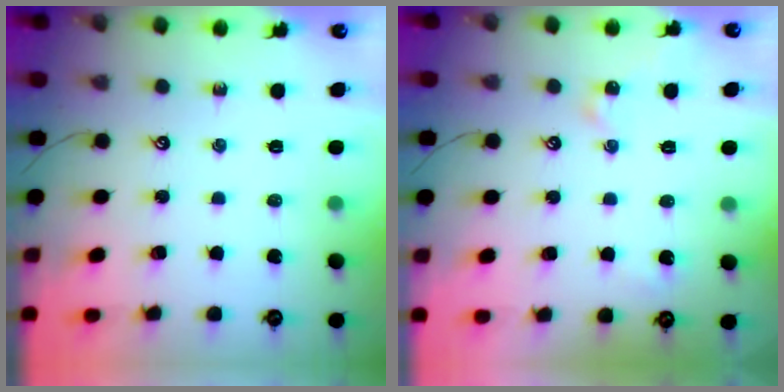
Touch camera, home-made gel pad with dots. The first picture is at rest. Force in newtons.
{"total": 2.4, "press": 2.4, "slide": 0.4}